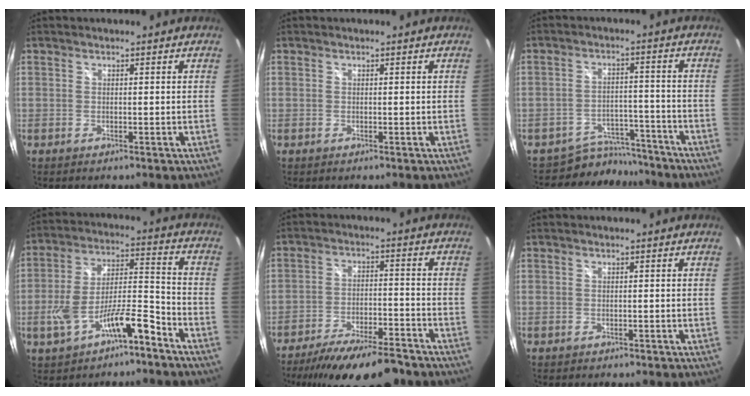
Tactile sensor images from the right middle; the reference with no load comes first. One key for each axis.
{"total": 0.0}
{"total": 8.3, "fx": -7.7, "fy": 3.1, "fz": -0.4, "tx": -0.006, "ty": 0.020, "tz": -0.115}
{"total": 11.8, "fx": -6.8, "fy": 2.2, "fz": 9.4, "tx": -0.187, "ty": -0.001, "tz": -0.112}
{"total": 16.8, "fx": -13.9, "fy": 3.8, "fz": 8.6, "tx": -0.166, "ty": -0.025, "tz": -0.211}
{"total": 0.8, "fx": -0.6, "fy": 0.4, "fz": 0.1, "tx": -0.005, "ty": -0.002, "tz": -0.009}